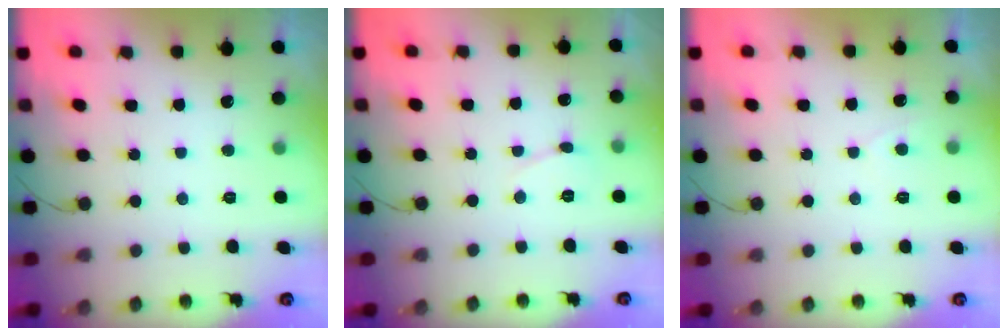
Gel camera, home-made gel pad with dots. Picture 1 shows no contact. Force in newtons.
{"total": 3.6, "press": 3.6, "slide": 0.3}
{"total": 2.1, "press": 2.1, "slide": 0.3}